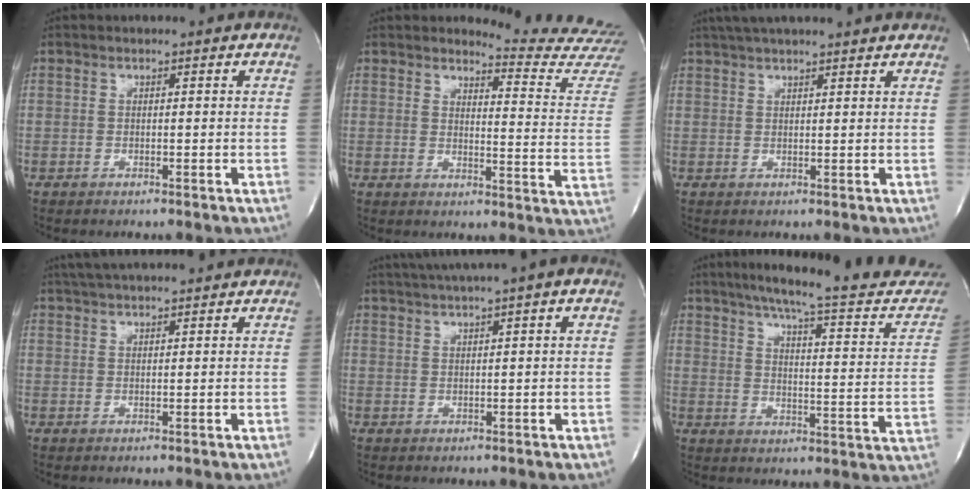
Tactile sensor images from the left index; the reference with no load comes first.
{"total": 13.6, "force": [13.5, -1.6, 0.0], "torque": [0.010, -0.151, 0.132]}
{"total": 11.4, "force": [10.0, 0.7, 5.5], "torque": [-0.092, 0.035, 0.135]}
{"total": 9.2, "force": [8.2, 0.2, 4.2], "torque": [-0.073, 0.036, 0.117]}
{"total": 8.2, "force": [6.0, -0.9, 5.6], "torque": [-0.093, 0.033, 0.084]}
{"total": 25.7, "force": [22.6, 2.2, 11.9], "torque": [-0.174, -0.059, 0.282]}